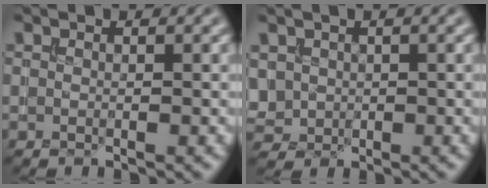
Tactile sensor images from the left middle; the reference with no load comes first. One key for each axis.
{"total": 2.1, "fx": 0.4, "fy": 1.9, "fz": 0.8, "tx": -0.023, "ty": -0.002, "tz": 0.013}